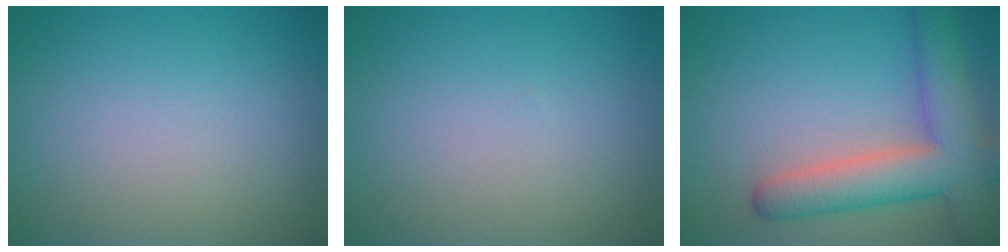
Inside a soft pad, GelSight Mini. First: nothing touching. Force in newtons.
{"total": 0.0}
{"total": 7.4, "press": 7.4, "slide": 0.5}